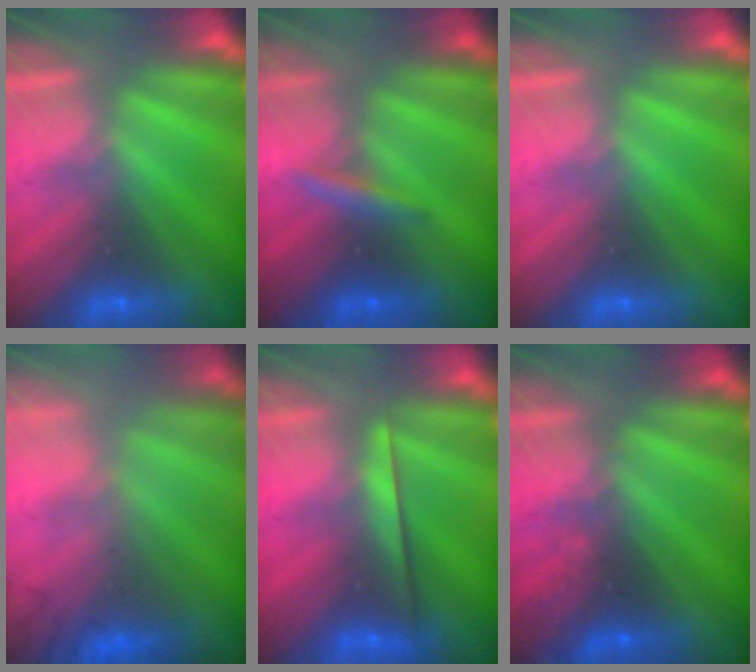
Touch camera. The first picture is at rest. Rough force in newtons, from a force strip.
{"total": 2.6}
{"total": 0.0}
{"total": 3.8}
{"total": 2.3}
{"total": 2.6}